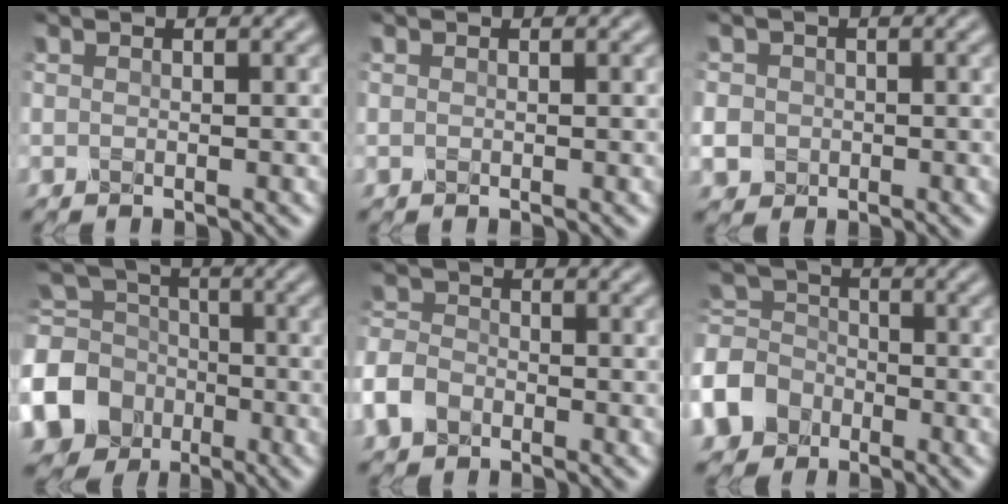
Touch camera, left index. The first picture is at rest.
{"total": 0.0}
{"total": 4.3, "force": [-0.9, 4.0, 1.4], "torque": [-0.026, -0.001, -0.032]}
{"total": 12.0, "force": [-4.1, 10.5, 4.2], "torque": [-0.126, -0.025, -0.099]}
{"total": 3.9, "force": [-2.2, 2.8, 1.7], "torque": [-0.046, 0.001, -0.057]}
{"total": 9.0, "force": [-4.8, 7.0, 2.8], "torque": [-0.073, -0.017, -0.110]}